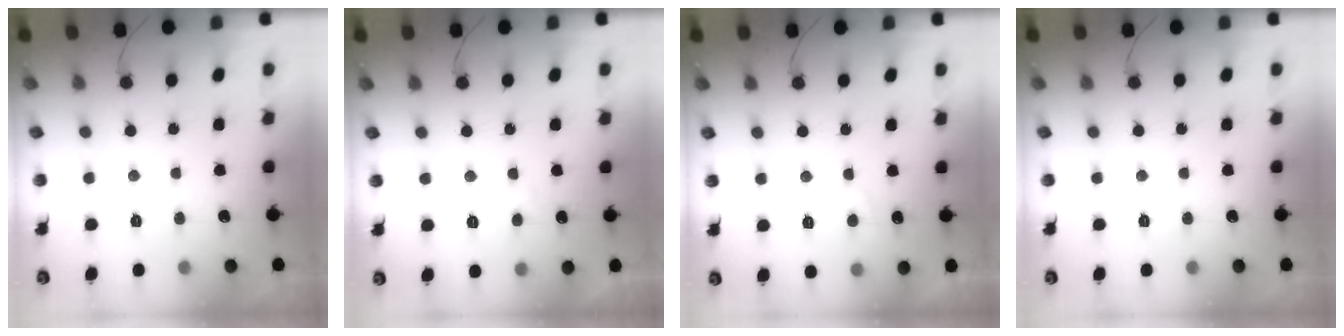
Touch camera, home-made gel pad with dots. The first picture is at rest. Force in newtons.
{"total": 3.1, "press": 3.0, "slide": 0.8}
{"total": 2.9, "press": 2.8, "slide": 0.6}
{"total": 0.0}